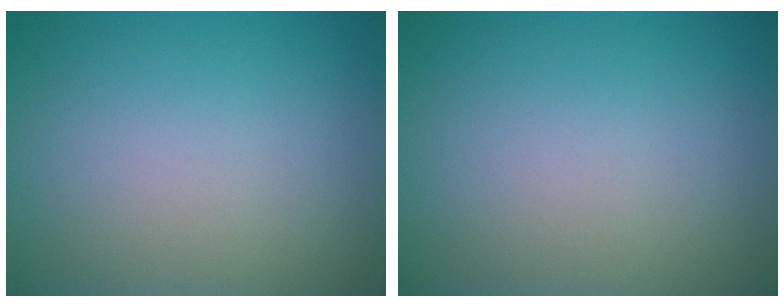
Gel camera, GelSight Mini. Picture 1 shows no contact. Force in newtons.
{"total": 0.0}